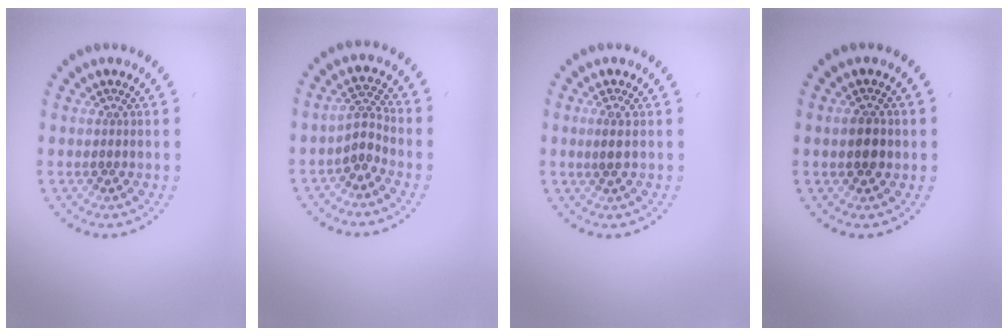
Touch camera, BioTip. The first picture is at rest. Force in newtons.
{"total": 1.9, "press": 1.5, "slide": 1.2}
{"total": 1.1, "press": 0.9, "slide": 0.5}
{"total": 2.3, "press": 2.3, "slide": 0.1}